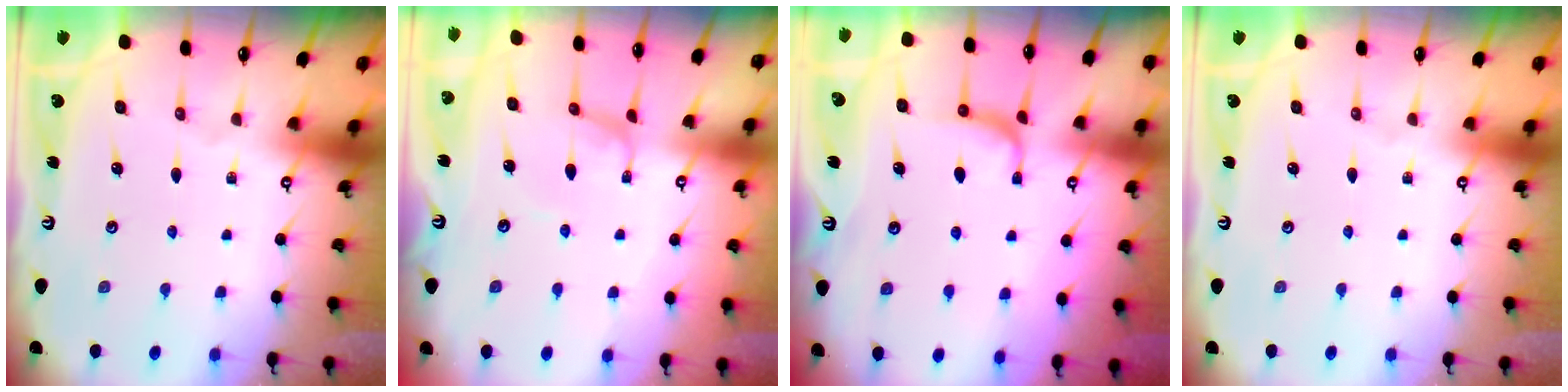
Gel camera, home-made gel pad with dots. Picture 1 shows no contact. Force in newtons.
{"total": 0.9, "press": 0.7, "slide": 0.5}
{"total": 1.1, "press": 0.9, "slide": 0.7}
{"total": 0.0}